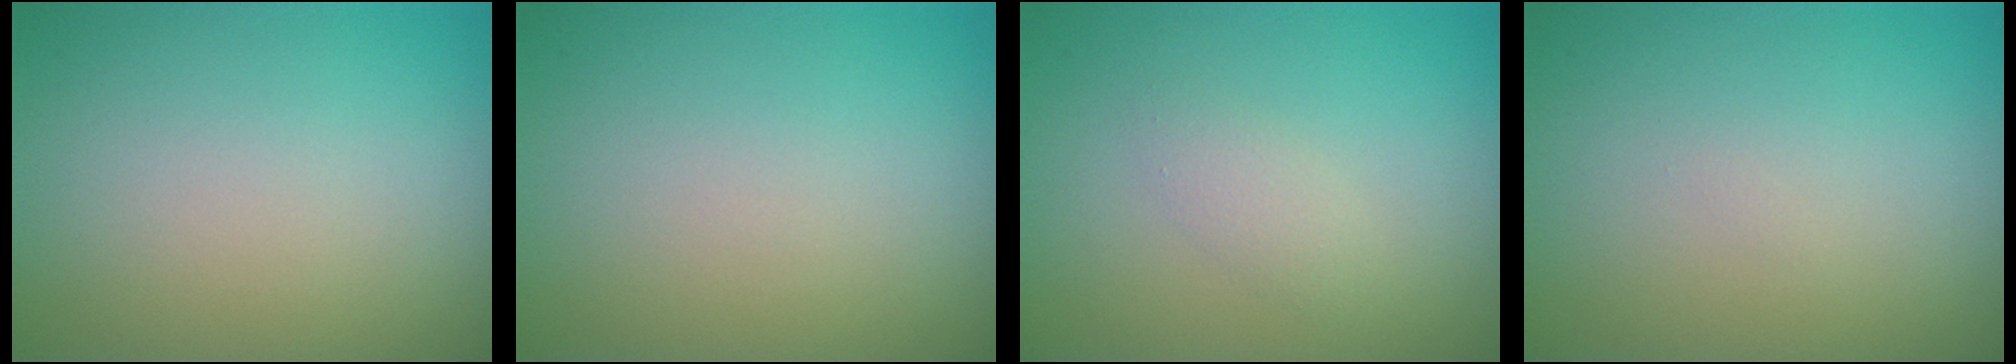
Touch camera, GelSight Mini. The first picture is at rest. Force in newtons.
{"total": 0.0}
{"total": 1.3, "press": 1.3, "slide": 0.1}
{"total": 0.0}